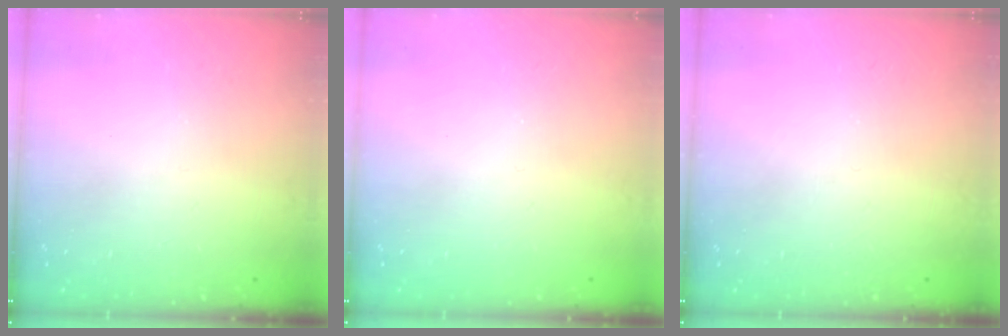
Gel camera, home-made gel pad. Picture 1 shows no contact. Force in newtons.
{"total": 0.0}
{"total": 0.0}